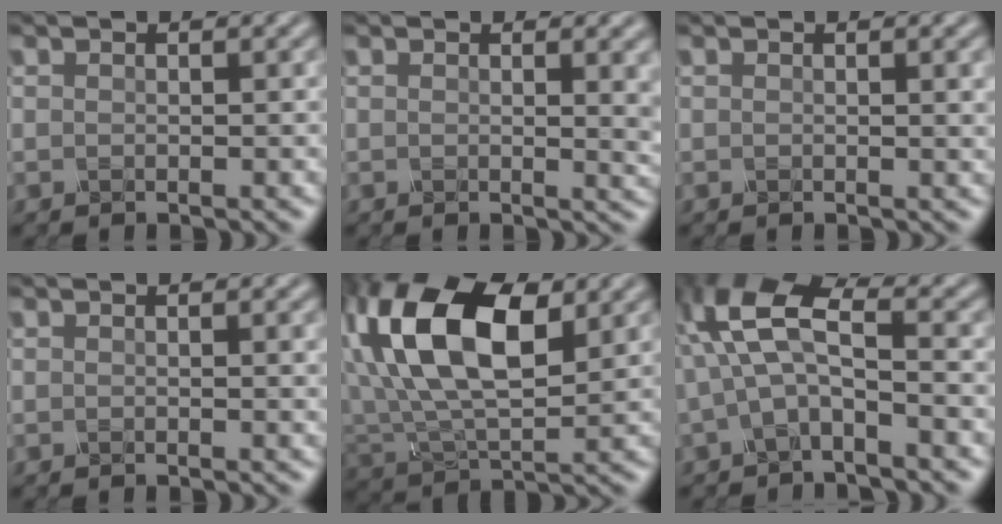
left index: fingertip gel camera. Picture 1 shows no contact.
{"total": 3.7, "force": [1.2, 1.4, 3.2], "torque": [-0.022, 0.008, 0.018]}
{"total": 2.3, "force": [0.8, 0.8, 2.0], "torque": [-0.014, 0.003, 0.011]}
{"total": 1.4, "force": [0.5, 0.5, 1.2], "torque": [-0.010, 0.003, 0.005]}
{"total": 13.0, "force": [3.6, 7.3, 10.2], "torque": [-0.203, 0.019, 0.067]}
{"total": 5.5, "force": [-0.3, 2.0, 5.1], "torque": [-0.119, 0.020, -0.010]}